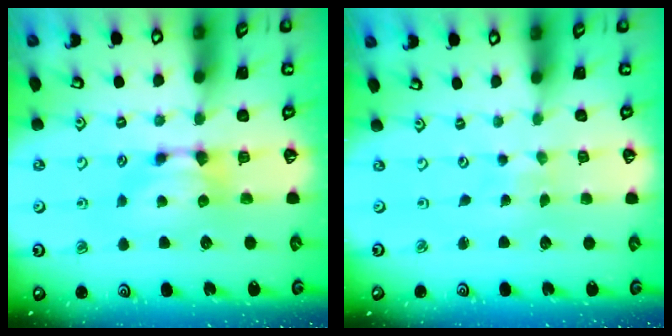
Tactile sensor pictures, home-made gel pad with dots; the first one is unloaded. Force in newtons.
{"total": 5.7, "press": 5.7, "slide": 0.3}